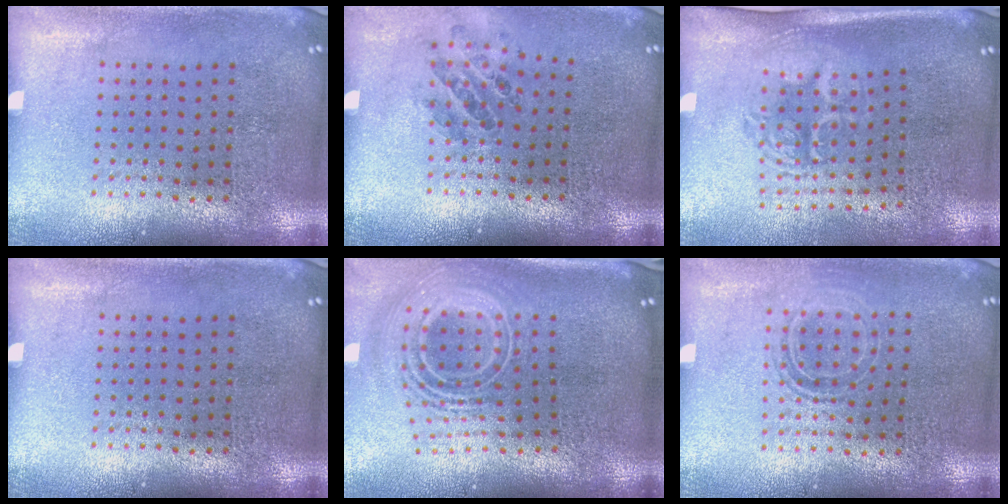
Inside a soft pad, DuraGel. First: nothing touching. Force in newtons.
{"total": 0.8, "press": 0.8, "slide": 0.0}
{"total": 1.8, "press": 1.3, "slide": 1.1}
{"total": 0.0}
{"total": 2.8, "press": 1.9, "slide": 2.1}
{"total": 1.4, "press": 1.2, "slide": 0.8}